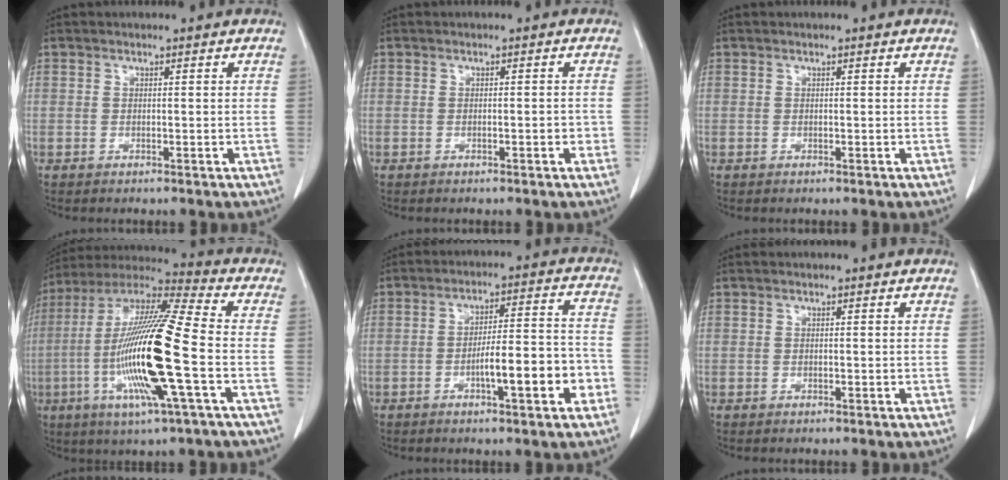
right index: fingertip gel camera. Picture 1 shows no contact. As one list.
[{"total": 1.2, "force": [-0.3, 0.5, 1.1], "torque": [-0.012, 0.004, 0.000]}, {"total": 0.0}, {"total": 19.8, "force": [-4.3, 0.8, 19.3], "torque": [-0.395, -0.012, -0.087]}, {"total": 9.9, "force": [-3.6, 1.6, 9.0], "torque": [-0.136, 0.021, -0.048]}, {"total": 0.0}]